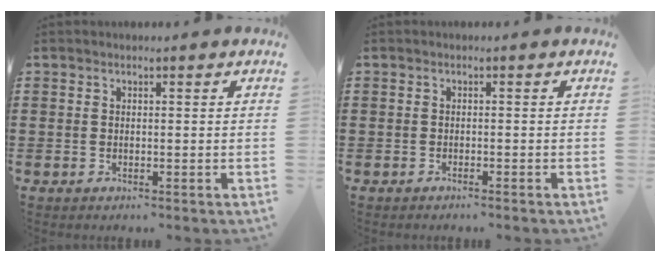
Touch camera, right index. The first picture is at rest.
{"total": 0.5, "force": [-0.5, -0.1, 0.2], "torque": [-0.005, -0.001, -0.010]}